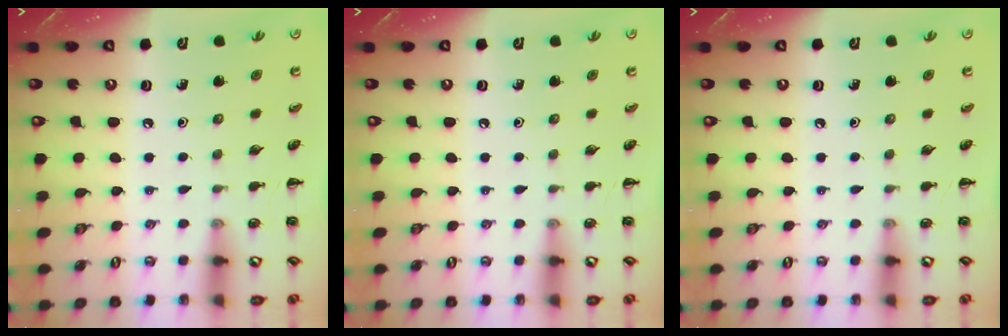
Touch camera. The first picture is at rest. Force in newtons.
{"total": 0.0}
{"total": 0.0}